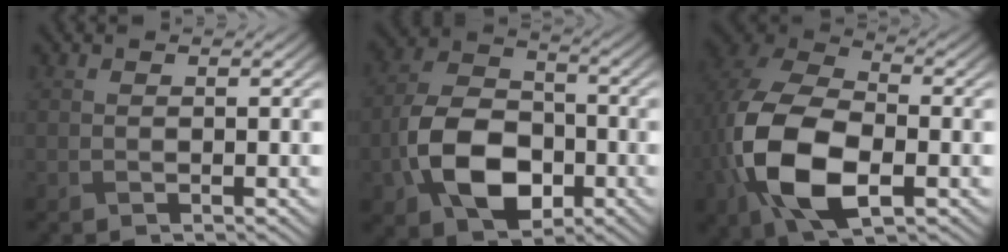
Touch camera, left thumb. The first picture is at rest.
{"total": 11.1, "force": [-3.8, 7.5, 7.3], "torque": [-0.161, -0.009, -0.081]}
{"total": 14.3, "force": [-3.8, 8.8, 10.6], "torque": [-0.265, -0.031, -0.078]}